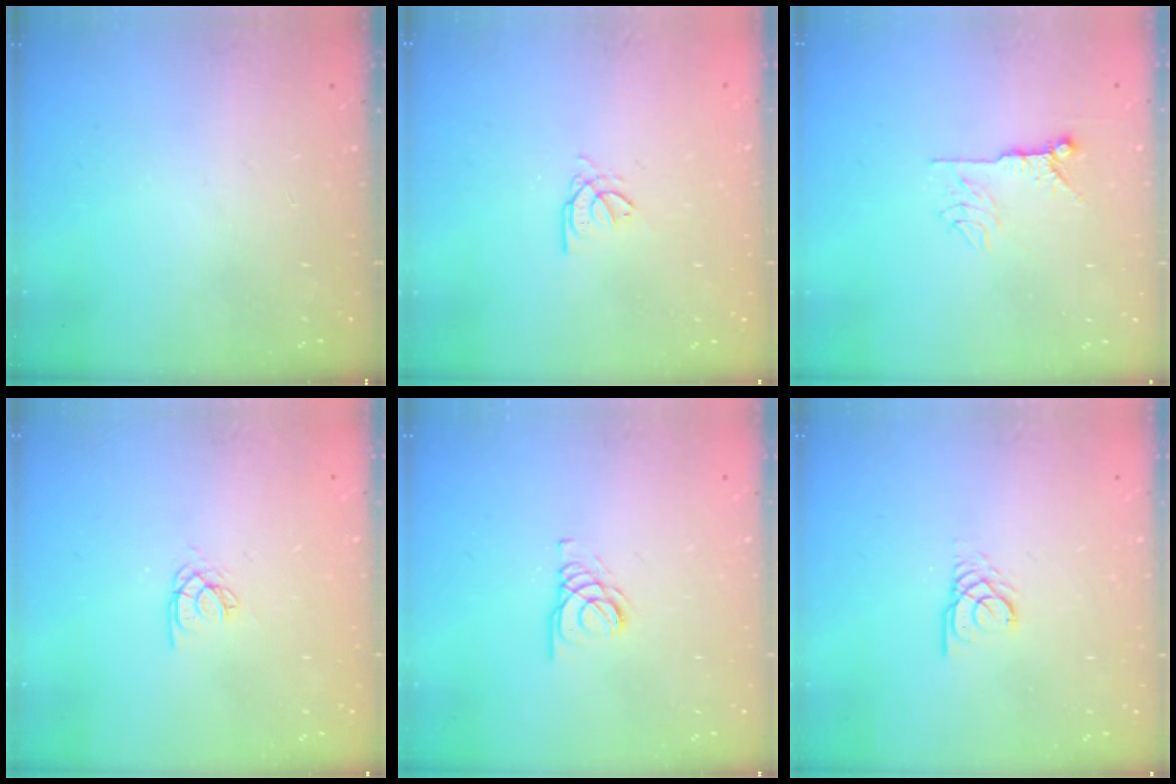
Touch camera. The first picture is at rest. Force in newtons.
{"total": 2.7, "press": 2.7, "slide": 0.4}
{"total": 7.2, "press": 7.2, "slide": 0.5}
{"total": 2.6, "press": 2.6, "slide": 0.1}
{"total": 2.1, "press": 2.1, "slide": 0.2}
{"total": 2.7, "press": 2.7, "slide": 0.1}